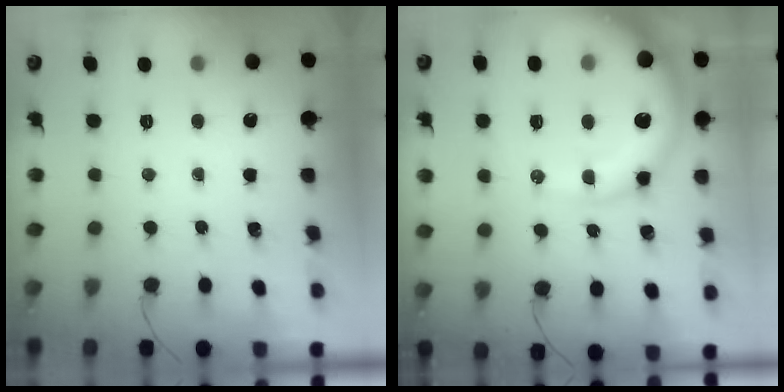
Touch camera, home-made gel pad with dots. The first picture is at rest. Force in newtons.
{"total": 14.6, "press": 14.1, "slide": 3.7}